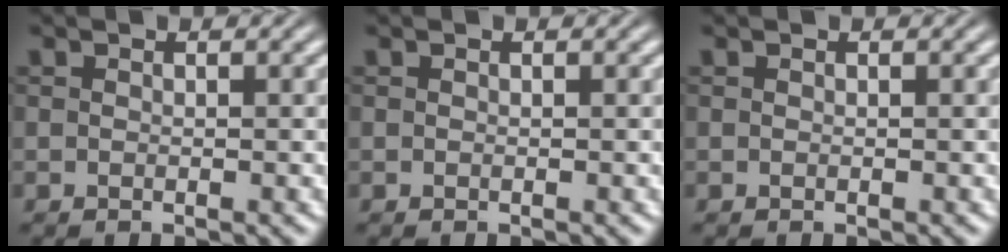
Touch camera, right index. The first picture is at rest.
{"total": 0.0}
{"total": 0.0}